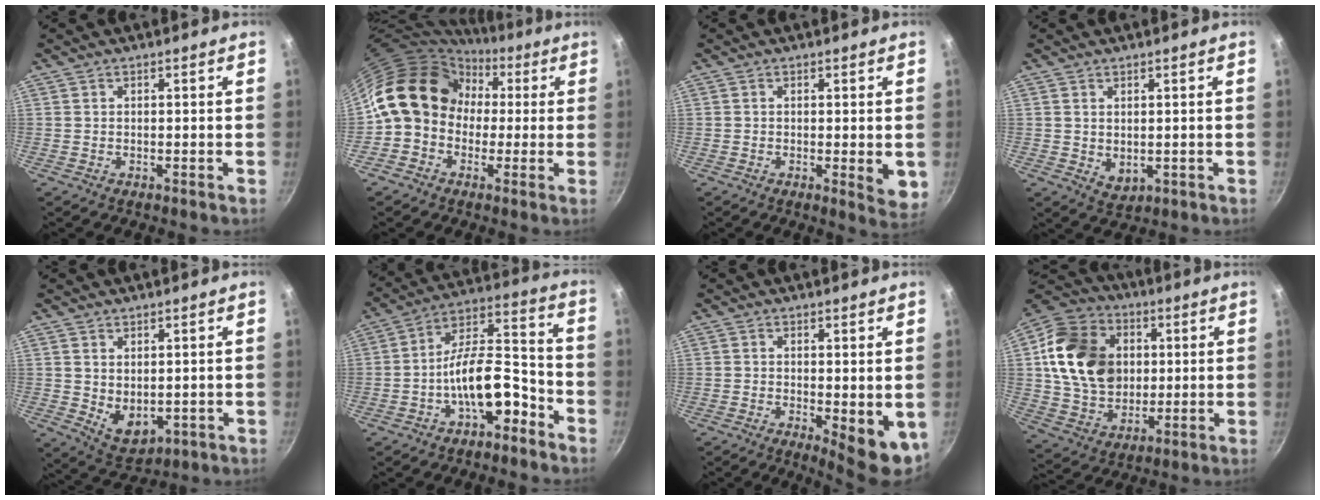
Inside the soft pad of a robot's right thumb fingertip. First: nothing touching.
{"total": 14.1, "force": [1.2, 11.9, 7.4], "torque": [-0.085, 0.038, -0.001]}
{"total": 5.0, "force": [-0.3, 1.5, 4.8], "torque": [-0.059, -0.014, -0.004]}
{"total": 3.2, "force": [0.7, 2.2, 2.2], "torque": [-0.030, -0.012, 0.019]}
{"total": 6.2, "force": [1.0, 4.1, 4.5], "torque": [-0.060, -0.022, 0.035]}
{"total": 12.8, "force": [-6.2, 5.8, 9.6], "torque": [-0.127, 0.075, -0.101]}
{"total": 8.0, "force": [-0.8, 2.9, 7.4], "torque": [-0.084, -0.008, -0.002]}
{"total": 19.8, "force": [3.2, 15.5, 11.8], "torque": [-0.182, 0.002, 0.059]}